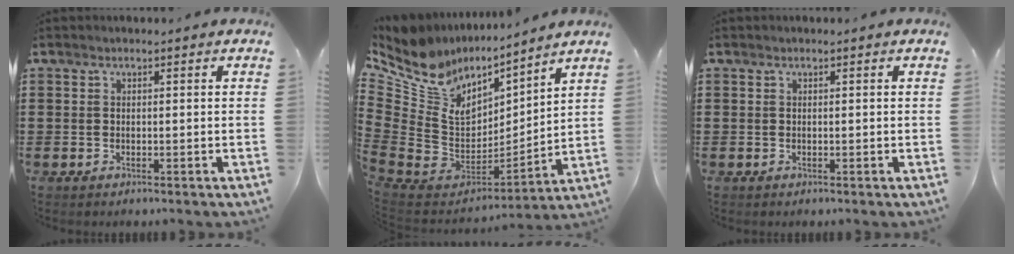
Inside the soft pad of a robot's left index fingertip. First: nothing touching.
{"total": 9.3, "force": [5.8, 6.6, 3.1], "torque": [-0.128, -0.064, 0.103]}
{"total": 0.0}